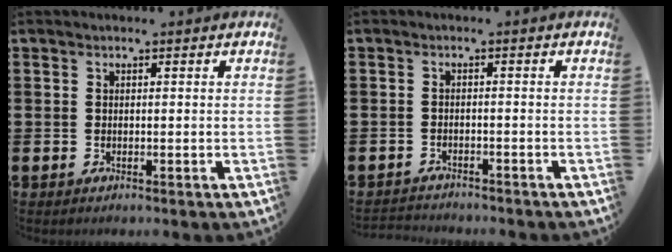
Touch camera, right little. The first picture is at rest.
{"total": 1.5, "force": [-1.5, 0.0, -0.2], "torque": [0.000, 0.003, -0.032]}